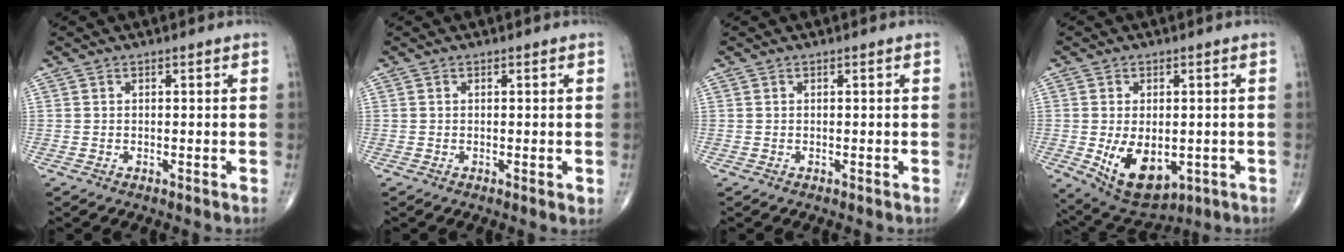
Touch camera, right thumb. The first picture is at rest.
{"total": 1.2, "force": [-0.1, 0.3, 1.2], "torque": [-0.020, -0.006, -0.001]}
{"total": 0.0}
{"total": 11.3, "force": [-2.3, 6.8, 8.7], "torque": [-0.123, -0.009, -0.015]}